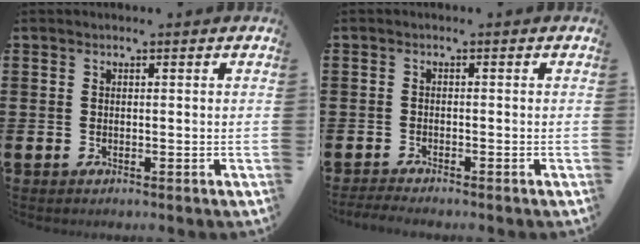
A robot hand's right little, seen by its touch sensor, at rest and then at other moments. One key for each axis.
{"total": 1.2, "fx": -1.2, "fy": 0.0, "fz": 0.3, "tx": -0.007, "ty": 0.000, "tz": -0.023}